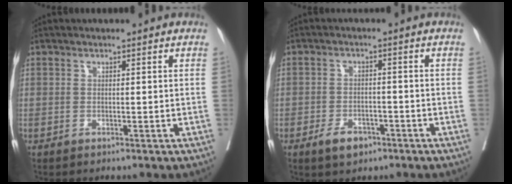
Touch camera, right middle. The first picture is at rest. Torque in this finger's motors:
{"motor_torque": [0.64, -0.55, 0.06, 0.03]}